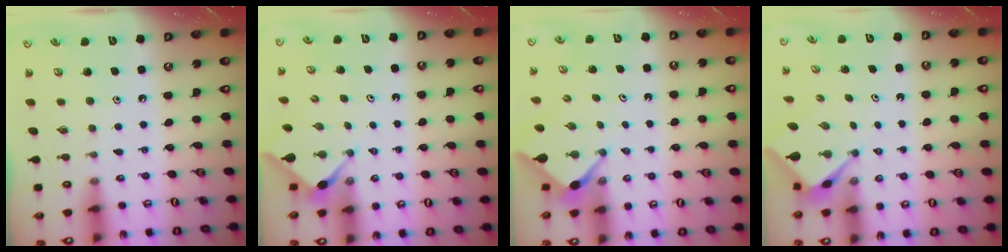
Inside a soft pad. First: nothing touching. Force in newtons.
{"total": 3.0, "press": 2.9, "slide": 0.4}
{"total": 2.6, "press": 2.6, "slide": 0.3}
{"total": 2.6, "press": 2.6, "slide": 0.1}